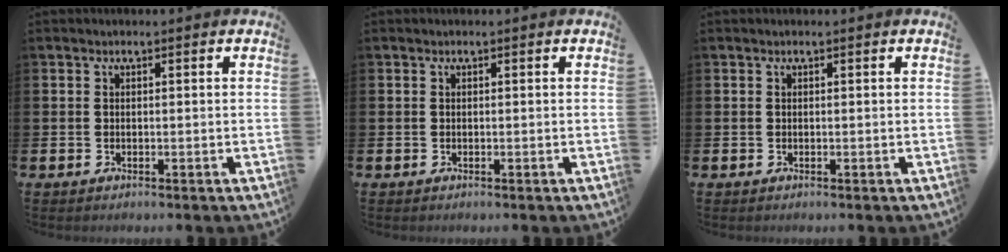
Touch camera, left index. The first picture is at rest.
{"total": 0.0}
{"total": 0.0}